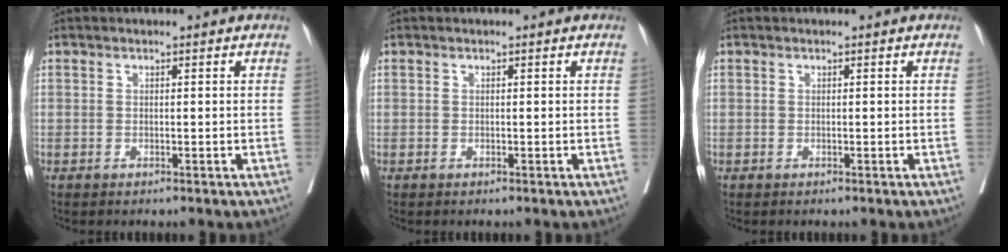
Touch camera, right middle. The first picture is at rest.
{"total": 0.0}
{"total": 0.0}